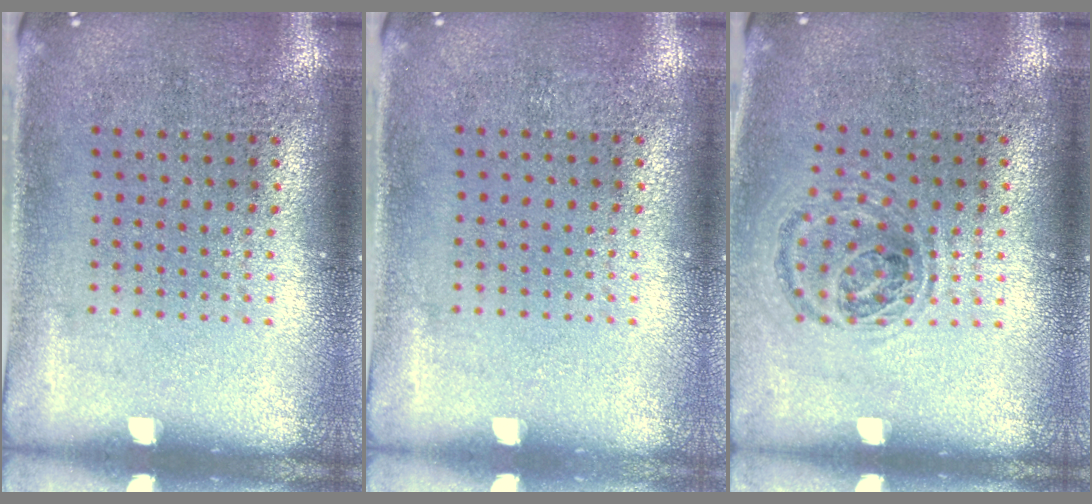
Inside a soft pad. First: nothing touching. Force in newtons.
{"total": 0.0}
{"total": 1.0, "press": 0.9, "slide": 0.2}